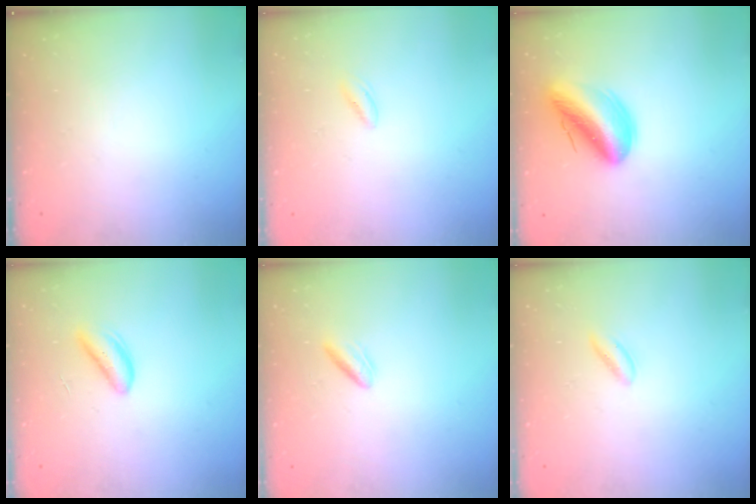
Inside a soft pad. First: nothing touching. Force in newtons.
{"total": 1.0, "press": 0.9, "slide": 0.5}
{"total": 13.9, "press": 13.7, "slide": 2.3}
{"total": 2.9, "press": 2.9, "slide": 0.5}
{"total": 2.2, "press": 1.9, "slide": 1.1}
{"total": 2.3, "press": 2.2, "slide": 0.9}